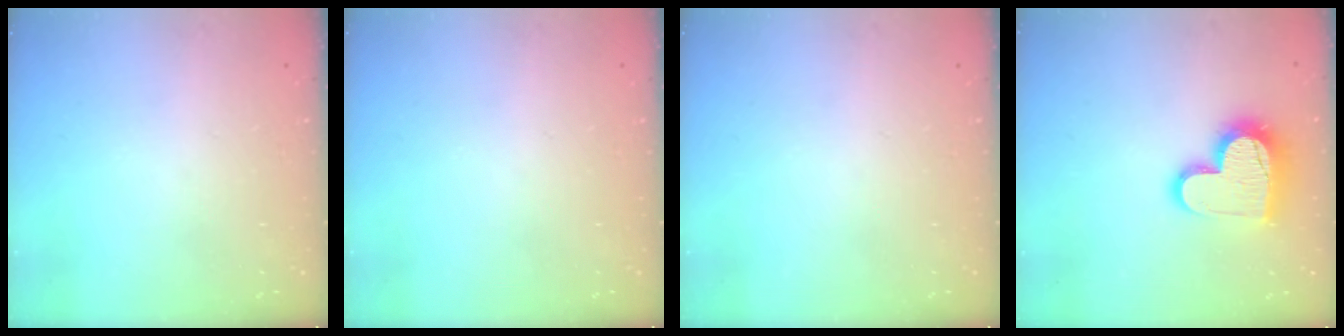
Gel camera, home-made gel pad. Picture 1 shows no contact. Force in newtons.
{"total": 0.0}
{"total": 0.0}
{"total": 14.8, "press": 14.8, "slide": 0.7}